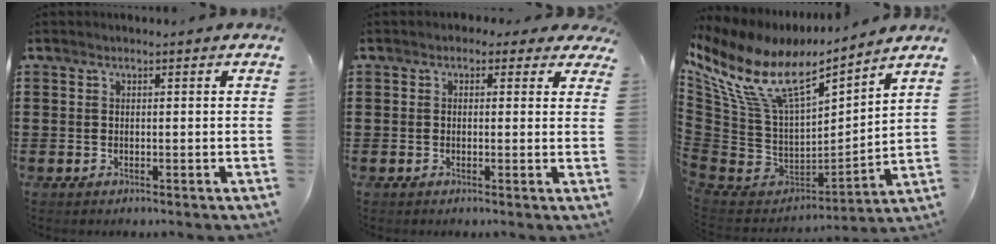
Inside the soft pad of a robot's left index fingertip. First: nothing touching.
{"total": 1.5, "force": [0.6, 1.3, 0.6], "torque": [-0.010, 0.006, 0.007]}
{"total": 12.9, "force": [6.9, 5.4, 9.4], "torque": [-0.220, -0.047, 0.114]}